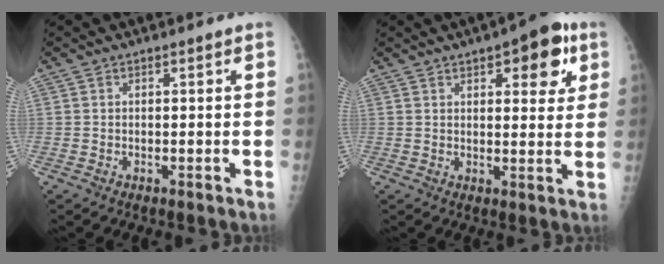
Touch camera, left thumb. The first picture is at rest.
{"total": 10.3, "force": [4.9, 4.3, 8.0], "torque": [-0.067, -0.012, 0.056]}